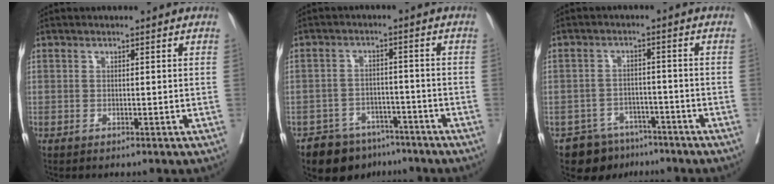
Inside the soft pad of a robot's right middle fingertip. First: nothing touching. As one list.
[{"total": 8.7, "force": [-7.0, 4.8, 1.9], "torque": [-0.022, 0.009, -0.103]}, {"total": 7.4, "force": [-6.0, 4.3, 1.0], "torque": [-0.006, 0.007, -0.089]}]